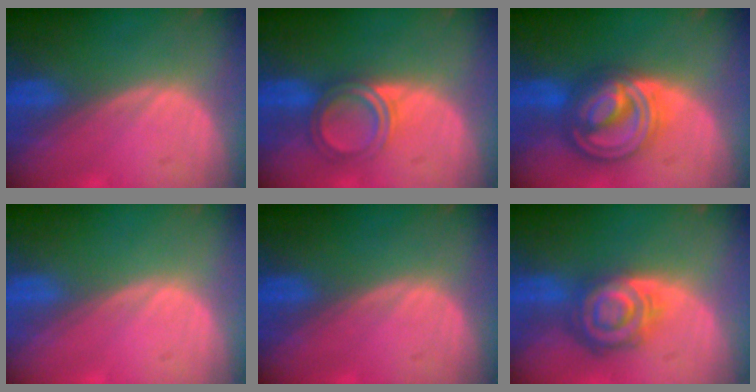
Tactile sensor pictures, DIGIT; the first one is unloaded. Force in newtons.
{"total": 4.9, "press": 4.6, "slide": 1.4}
{"total": 9.2, "press": 9.2, "slide": 0.6}
{"total": 0.0}
{"total": 0.0}
{"total": 8.0, "press": 7.1, "slide": 3.8}